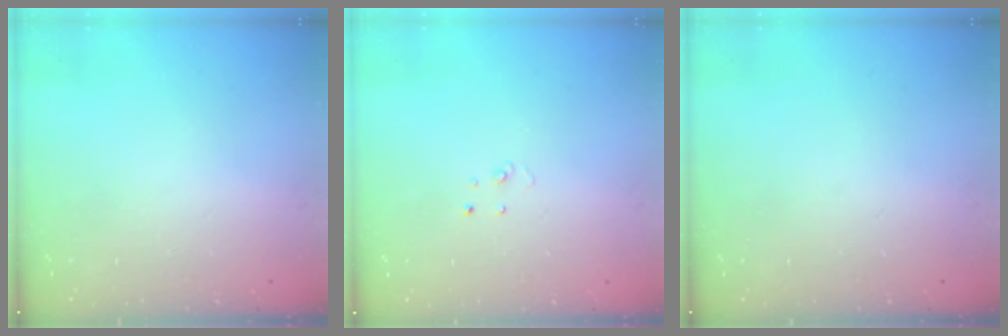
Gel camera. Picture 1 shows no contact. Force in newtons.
{"total": 2.6, "press": 2.6, "slide": 0.2}
{"total": 0.0}